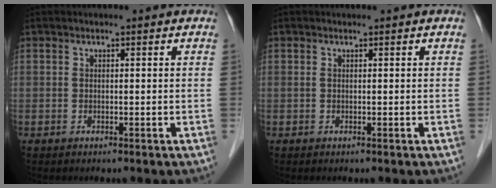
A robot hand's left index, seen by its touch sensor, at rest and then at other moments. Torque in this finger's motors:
{"motor_torque": [-0.03, 0.04, 0.01, 0.00]}